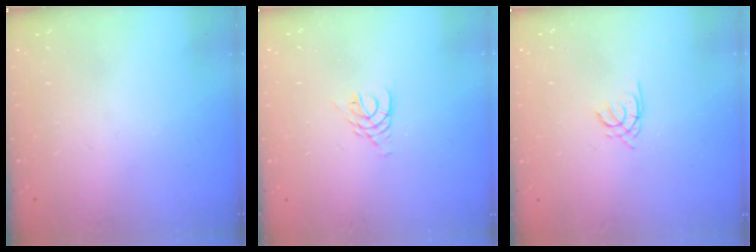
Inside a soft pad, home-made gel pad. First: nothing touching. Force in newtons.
{"total": 4.4, "press": 4.4, "slide": 0.6}
{"total": 1.3, "press": 1.2, "slide": 0.4}